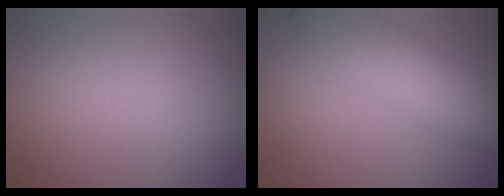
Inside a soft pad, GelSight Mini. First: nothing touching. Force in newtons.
{"total": 8.3, "press": 8.3, "slide": 0.2}